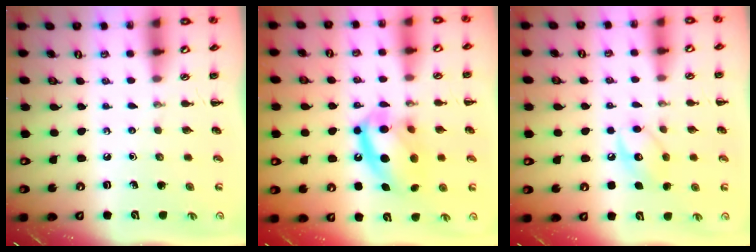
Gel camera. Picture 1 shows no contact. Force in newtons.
{"total": 16.3, "press": 16.1, "slide": 2.6}
{"total": 9.6, "press": 9.5, "slide": 0.9}